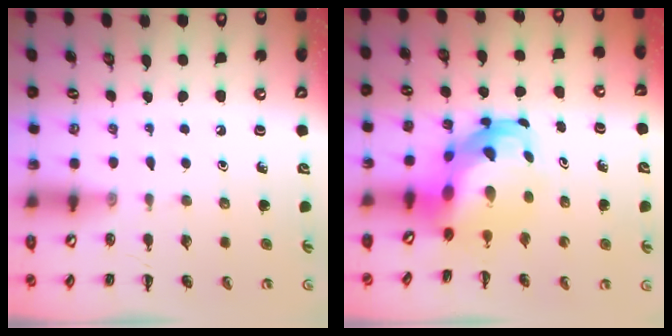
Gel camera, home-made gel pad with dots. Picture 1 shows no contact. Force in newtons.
{"total": 6.9, "press": 6.7, "slide": 1.8}